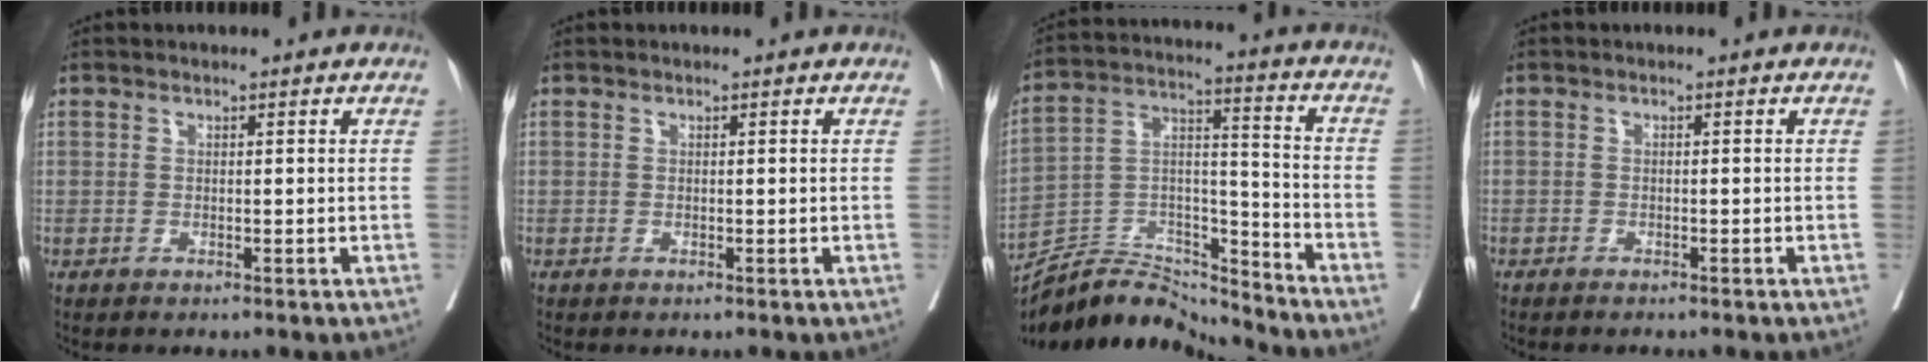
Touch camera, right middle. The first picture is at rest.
{"total": 0.0}
{"total": 14.4, "force": [-14.2, 1.6, 1.5], "torque": [-0.026, 0.040, -0.253]}
{"total": 1.3, "force": [-1.1, 0.7, 0.1], "torque": [-0.004, 0.003, -0.017]}